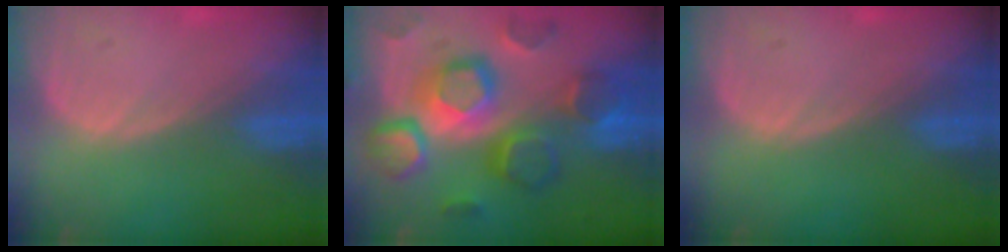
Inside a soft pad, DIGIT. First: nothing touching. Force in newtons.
{"total": 12.5, "press": 12.4, "slide": 1.1}
{"total": 0.0}